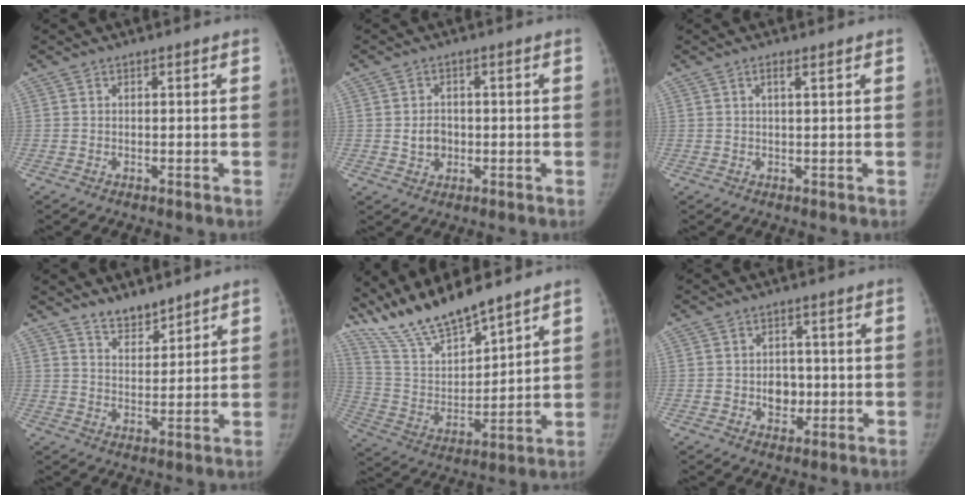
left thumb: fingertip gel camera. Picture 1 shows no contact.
{"total": 3.4, "force": [-0.2, 2.9, 1.8], "torque": [-0.016, 0.003, -0.001]}
{"total": 1.5, "force": [0.8, 0.0, 1.3], "torque": [-0.026, 0.002, 0.016]}
{"total": 5.5, "force": [4.8, 1.9, 1.8], "torque": [-0.011, -0.041, 0.089]}
{"total": 15.5, "force": [13.5, 3.1, 6.9], "torque": [-0.115, -0.061, 0.266]}
{"total": 4.8, "force": [-0.6, 3.9, 2.9], "torque": [-0.013, 0.006, -0.005]}